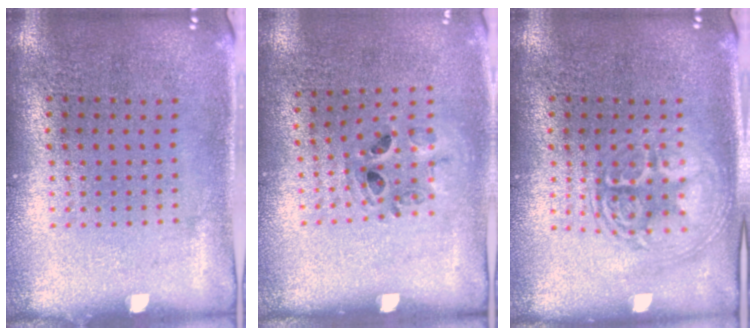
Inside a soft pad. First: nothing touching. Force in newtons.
{"total": 0.9, "press": 0.8, "slide": 0.2}
{"total": 2.8, "press": 2.7, "slide": 0.3}